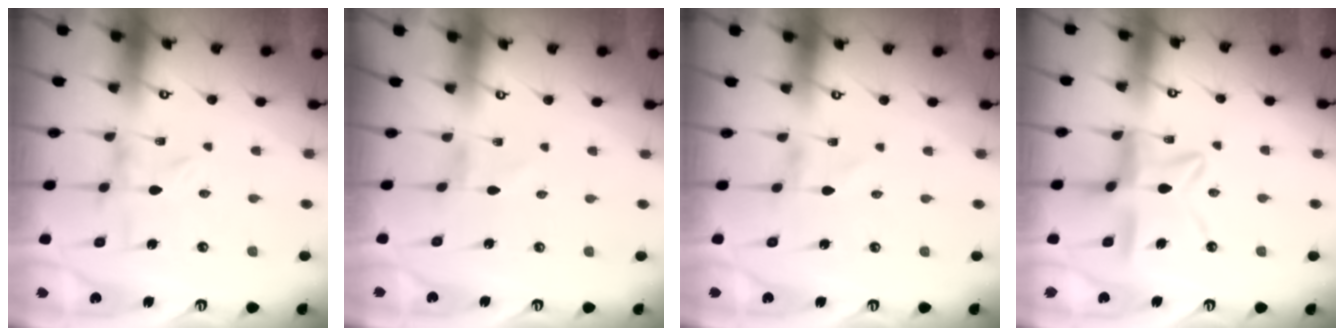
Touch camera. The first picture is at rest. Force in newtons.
{"total": 0.8, "press": 0.8, "slide": 0.1}
{"total": 1.1, "press": 1.1, "slide": 0.1}
{"total": 12.7, "press": 12.7, "slide": 1.1}